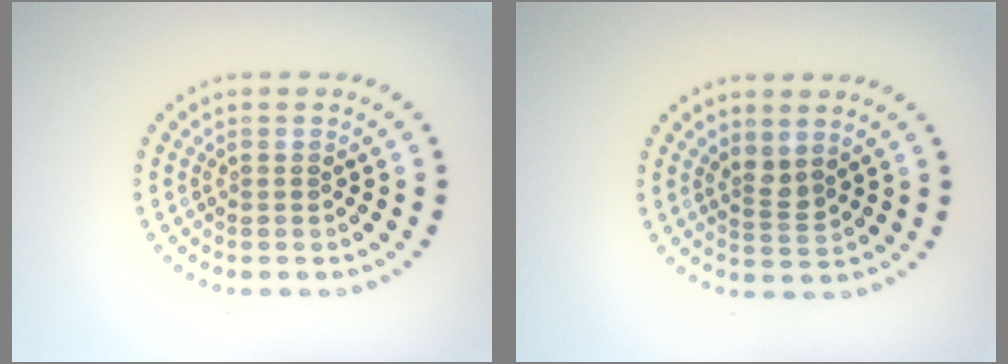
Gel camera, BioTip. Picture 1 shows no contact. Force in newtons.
{"total": 1.8, "press": 1.3, "slide": 1.2}